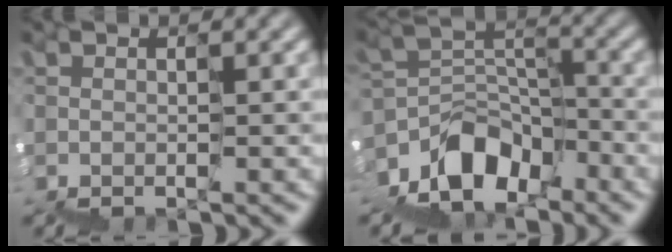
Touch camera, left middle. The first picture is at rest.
{"total": 5.8, "force": [-3.5, 3.2, 3.2], "torque": [-0.049, 0.008, -0.068]}